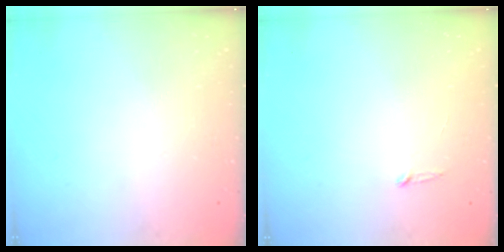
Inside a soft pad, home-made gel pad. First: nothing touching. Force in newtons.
{"total": 2.5, "press": 2.5, "slide": 0.2}